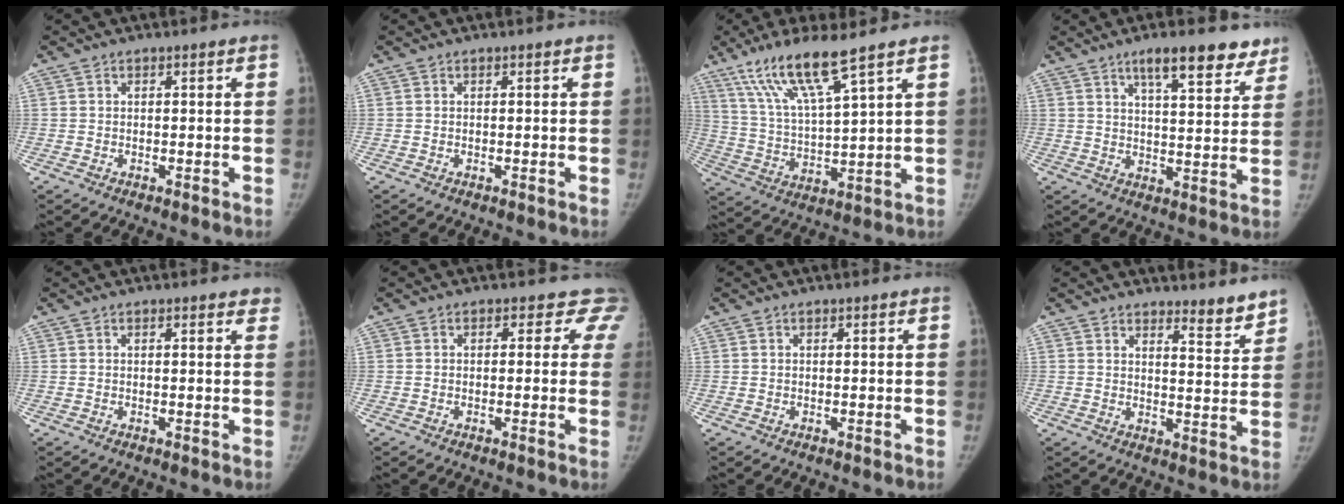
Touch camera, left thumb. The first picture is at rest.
{"total": 0.0}
{"total": 12.5, "force": [8.4, 0.9, 9.2], "torque": [-0.183, -0.037, 0.173]}
{"total": 11.5, "force": [8.0, 3.4, 7.4], "torque": [-0.069, -0.040, 0.116]}
{"total": 1.7, "force": [1.3, 0.7, 1.0], "torque": [0.003, 0.001, 0.009]}
{"total": 3.6, "force": [2.5, 2.6, 0.4], "torque": [0.034, -0.005, 0.000]}
{"total": 0.0}
{"total": 5.1, "force": [4.7, 1.1, 1.7], "torque": [-0.006, -0.048, 0.067]}